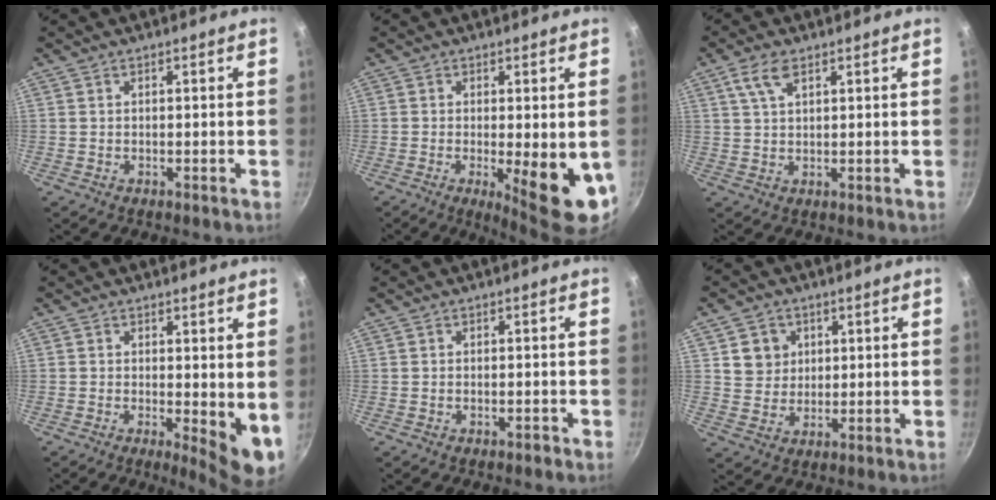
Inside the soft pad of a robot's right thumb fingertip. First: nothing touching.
{"total": 11.1, "force": [-2.3, 2.9, 10.4], "torque": [-0.124, -0.012, -0.019]}
{"total": 4.7, "force": [2.5, 2.0, 3.4], "torque": [-0.066, -0.004, 0.050]}
{"total": 7.2, "force": [-0.1, 2.5, 6.8], "torque": [-0.080, -0.015, 0.002]}
{"total": 0.9, "force": [-0.7, 0.3, 0.5], "torque": [-0.007, 0.008, -0.007]}
{"total": 5.8, "force": [1.9, 5.3, 1.6], "torque": [0.003, 0.000, 0.036]}